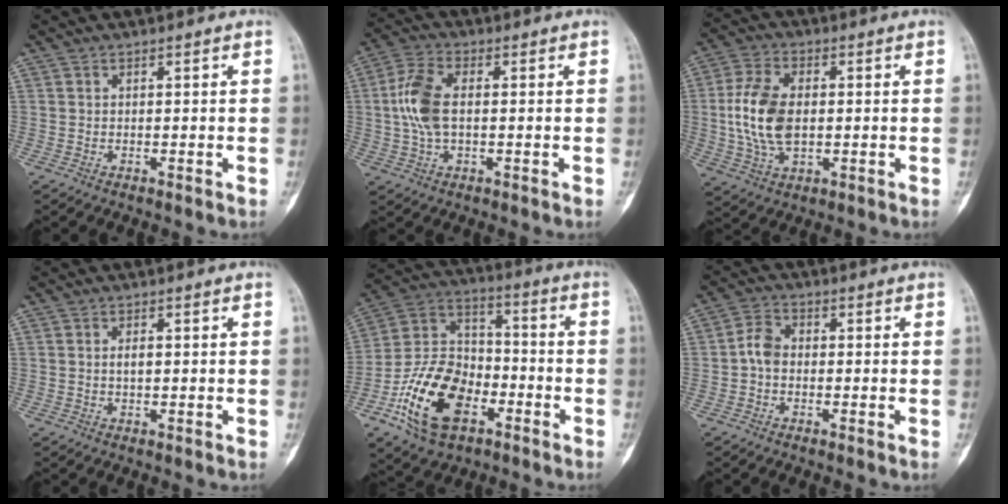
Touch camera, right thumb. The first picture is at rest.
{"total": 8.8, "force": [0.3, 4.6, 7.4], "torque": [-0.168, 0.014, 0.004]}
{"total": 11.9, "force": [0.0, 7.0, 9.6], "torque": [-0.194, 0.005, 0.003]}
{"total": 1.8, "force": [0.1, 0.8, 1.6], "torque": [-0.026, -0.002, 0.002]}
{"total": 19.8, "force": [-8.4, 12.1, 13.2], "torque": [-0.228, 0.059, -0.152]}
{"total": 4.1, "force": [-0.6, 3.0, 2.7], "torque": [-0.046, 0.014, -0.022]}